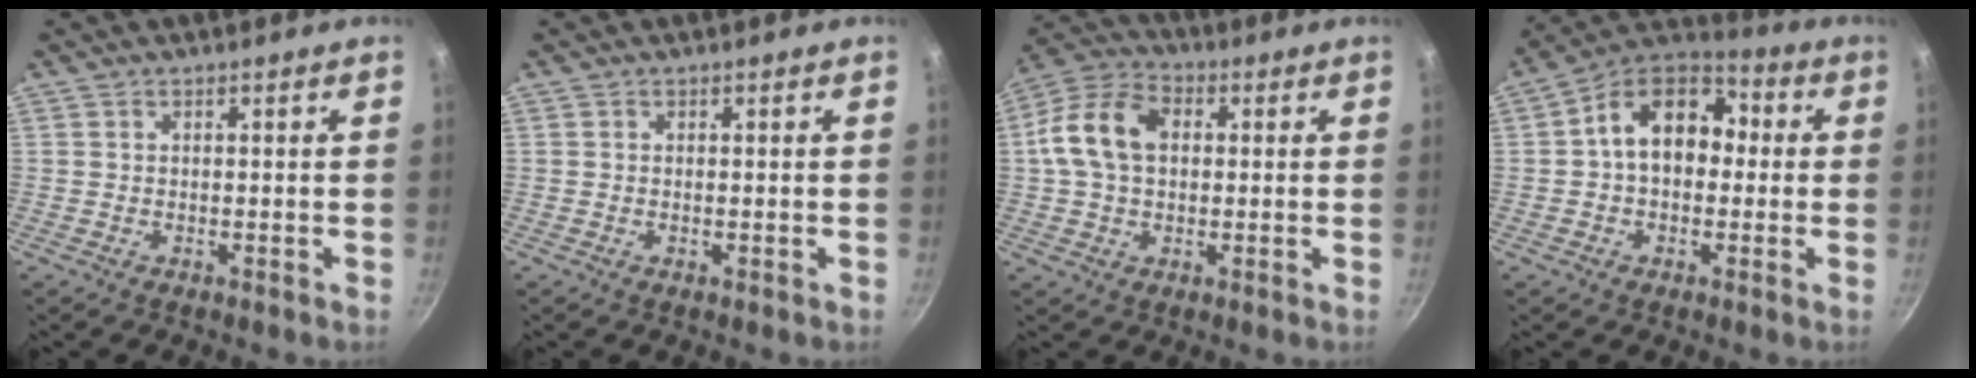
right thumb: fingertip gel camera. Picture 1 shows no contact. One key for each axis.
{"total": 0.0}
{"total": 12.0, "fx": 1.4, "fy": 8.4, "fz": 8.5, "tx": -0.143, "ty": 0.025, "tz": 0.010}
{"total": 14.4, "fx": 1.2, "fy": 10.2, "fz": 10.1, "tx": -0.117, "ty": 0.039, "tz": -0.004}